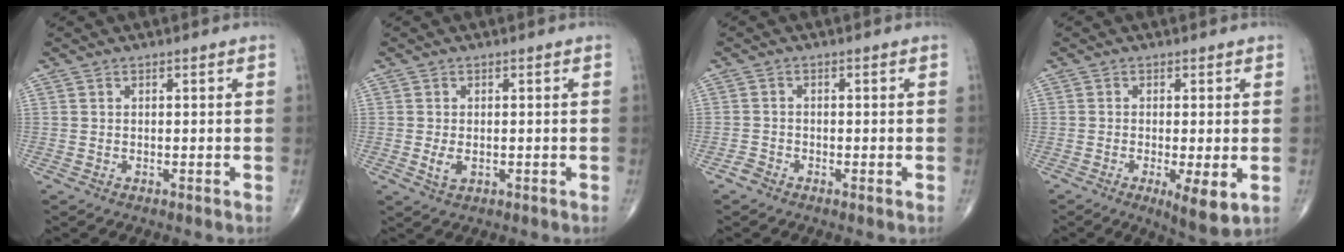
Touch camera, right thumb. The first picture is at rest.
{"total": 2.4, "force": [-0.4, 1.4, 1.9], "torque": [-0.039, -0.005, -0.005]}
{"total": 1.3, "force": [-1.1, 0.6, 0.6], "torque": [-0.008, -0.001, -0.026]}
{"total": 6.5, "force": [-1.8, 1.6, 6.0], "torque": [-0.100, -0.020, -0.029]}